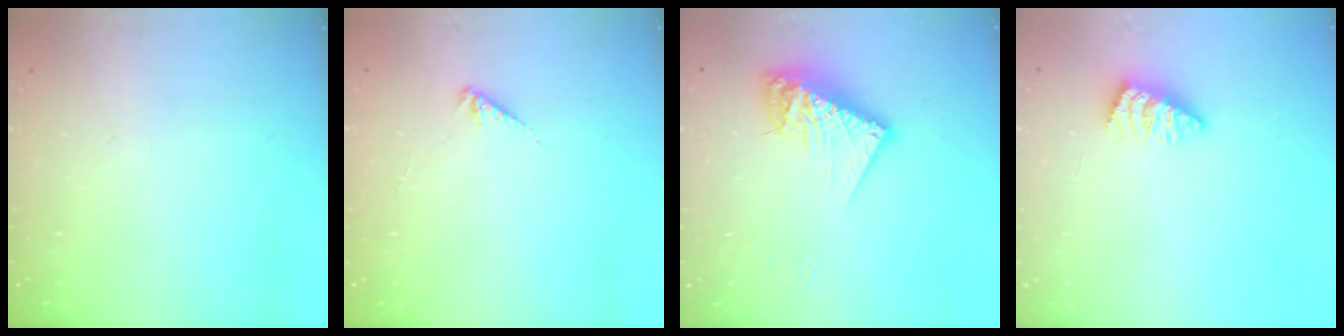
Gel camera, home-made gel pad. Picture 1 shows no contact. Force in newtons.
{"total": 2.0, "press": 1.9, "slide": 0.5}
{"total": 13.0, "press": 13.0, "slide": 1.0}
{"total": 5.0, "press": 5.0, "slide": 0.4}